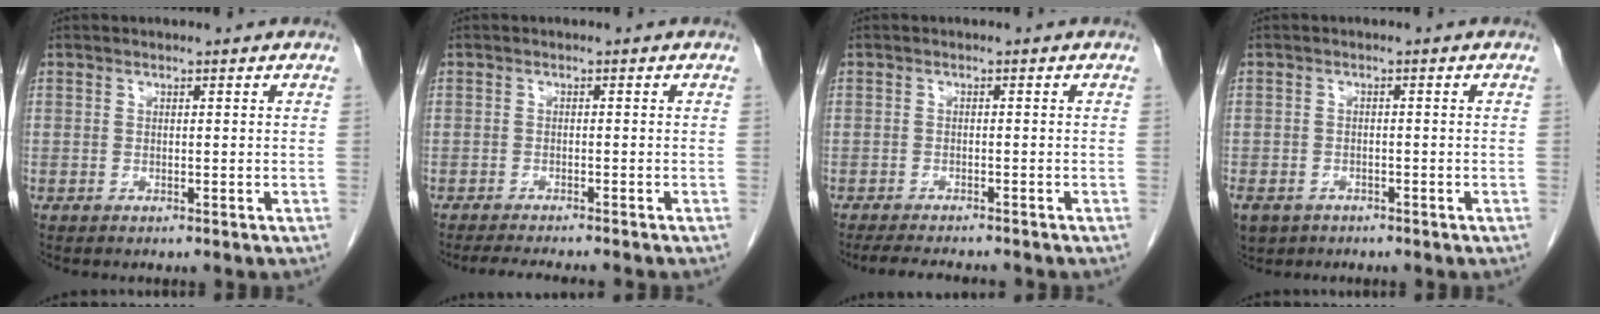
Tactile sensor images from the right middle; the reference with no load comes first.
{"total": 6.3, "force": [-5.6, 0.1, 2.8], "torque": [-0.031, -0.013, -0.083]}
{"total": 6.8, "force": [-6.2, 0.9, 2.7], "torque": [-0.035, -0.013, -0.092]}
{"total": 8.1, "force": [-4.8, 6.0, 2.9], "torque": [-0.080, -0.005, -0.069]}